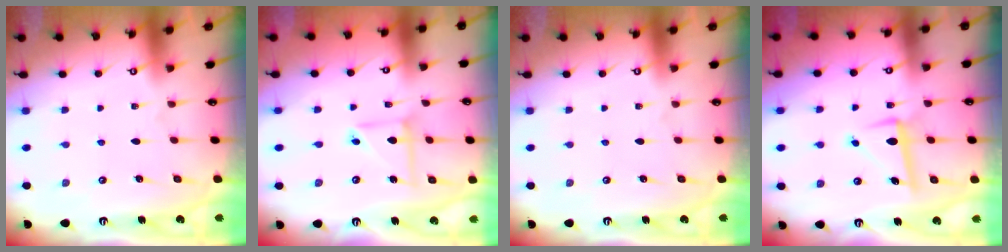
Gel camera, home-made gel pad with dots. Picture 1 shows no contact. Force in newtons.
{"total": 7.0, "press": 7.0, "slide": 0.6}
{"total": 0.0}
{"total": 7.0, "press": 6.8, "slide": 1.3}